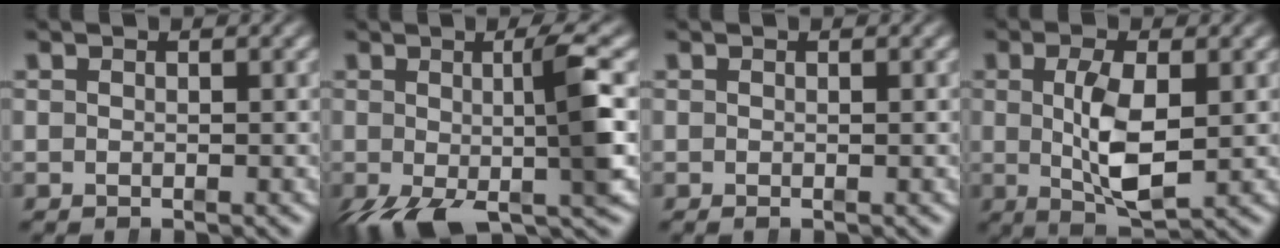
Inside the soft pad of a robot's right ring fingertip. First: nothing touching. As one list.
[{"total": 7.0, "force": [-2.7, 1.9, 6.2], "torque": [-0.106, -0.018, -0.027]}, {"total": 0.0}, {"total": 5.6, "force": [-0.3, 2.0, 5.2], "torque": [-0.080, -0.006, 0.001]}]